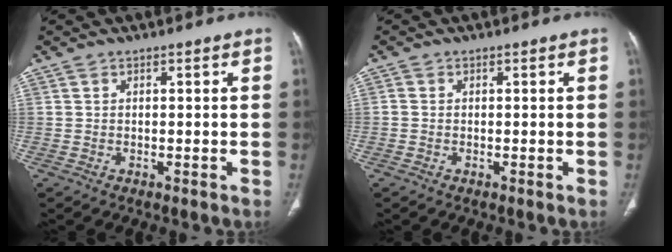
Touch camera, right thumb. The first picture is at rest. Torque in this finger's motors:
{"motor_torque": [-0.18, -0.28, -0.35, 0.19, -0.08]}